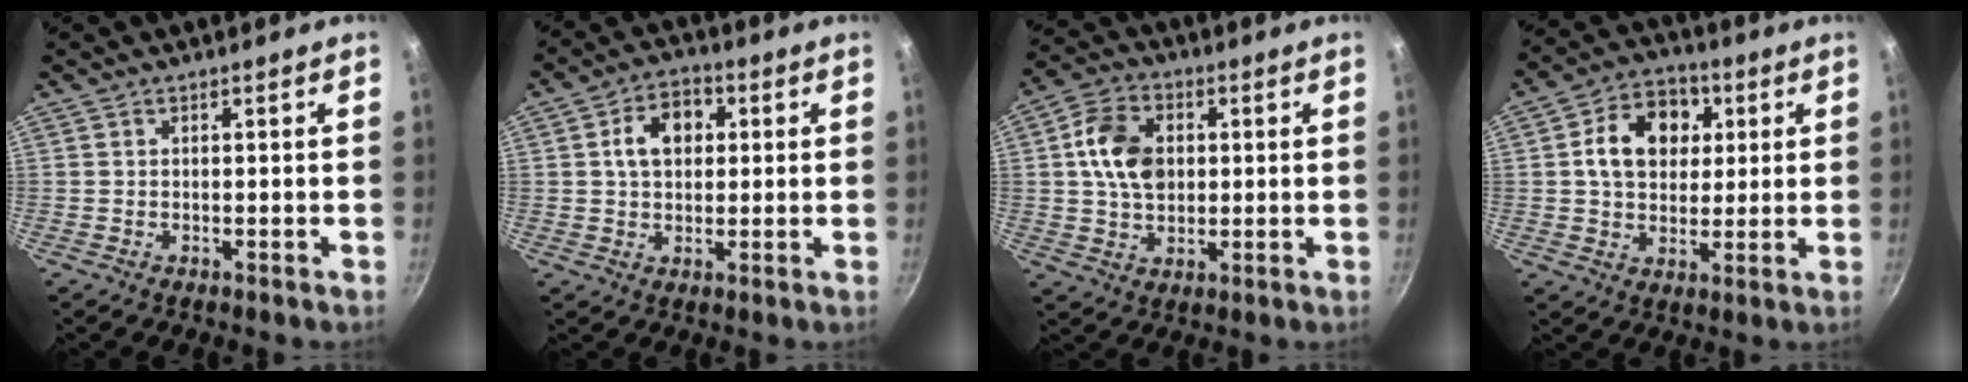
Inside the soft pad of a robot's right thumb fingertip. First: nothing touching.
{"total": 8.4, "force": [1.7, 6.1, 5.6], "torque": [-0.063, 0.012, 0.019]}
{"total": 11.1, "force": [1.6, 7.9, 7.6], "torque": [-0.118, 0.011, 0.022]}
{"total": 12.9, "force": [3.0, 9.9, 7.8], "torque": [-0.097, 0.011, 0.038]}